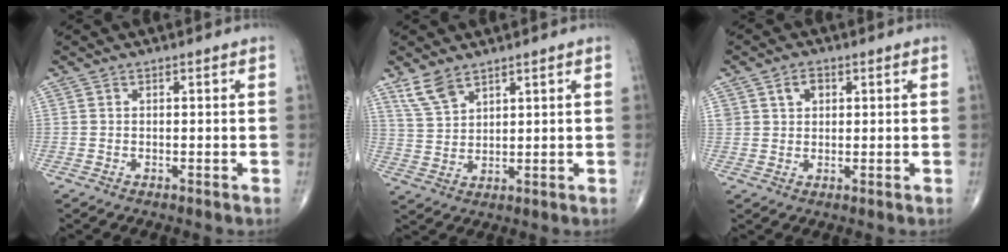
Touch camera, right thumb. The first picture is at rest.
{"total": 5.5, "force": [4.1, 2.4, 2.8], "torque": [-0.051, -0.016, 0.090]}
{"total": 3.4, "force": [1.4, 2.5, 1.7], "torque": [-0.015, -0.004, 0.025]}